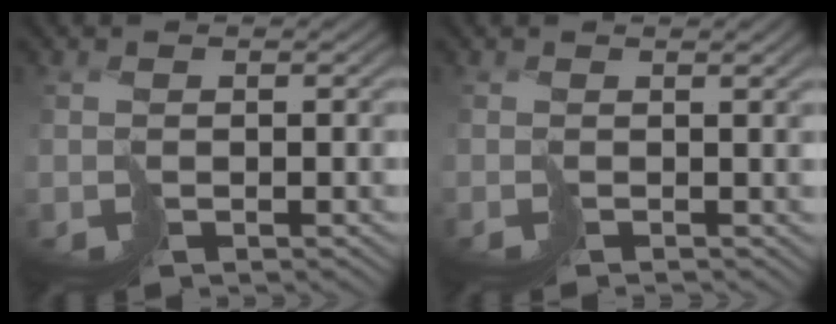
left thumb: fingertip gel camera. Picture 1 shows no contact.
{"total": 1.4, "force": [0.2, -0.5, 1.3], "torque": [-0.011, -0.005, 0.005]}